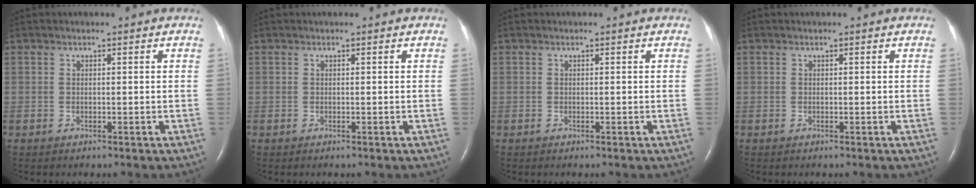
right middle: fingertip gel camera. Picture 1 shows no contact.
{"total": 0.0}
{"total": 0.0}
{"total": 0.0}